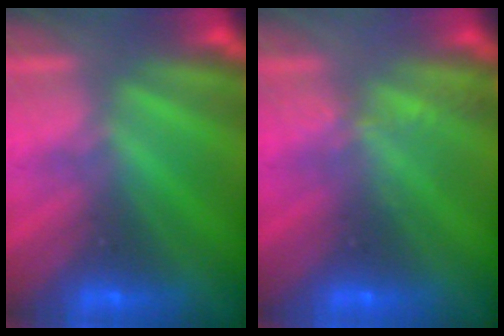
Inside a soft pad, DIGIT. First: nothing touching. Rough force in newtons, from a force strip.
{"total": 2.2}